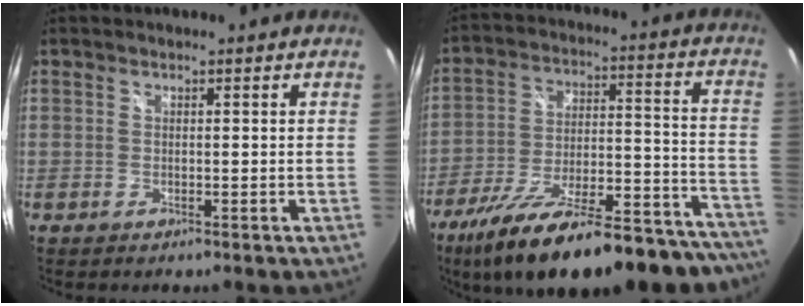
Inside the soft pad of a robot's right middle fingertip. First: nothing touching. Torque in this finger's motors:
{"motor_torque": [1.22, -0.92, 0.73, 0.21]}